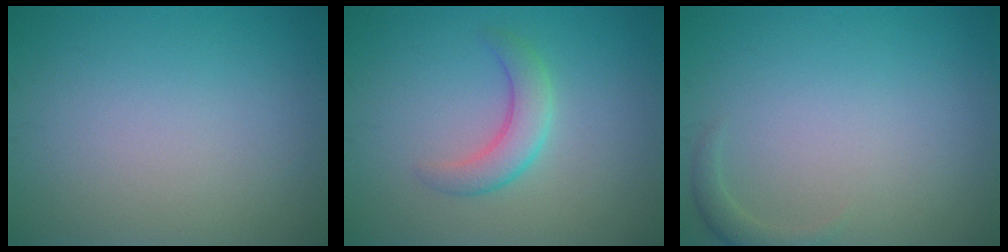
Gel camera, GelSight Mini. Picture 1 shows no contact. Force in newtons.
{"total": 2.9, "press": 2.9, "slide": 0.2}
{"total": 1.2, "press": 1.2, "slide": 0.2}